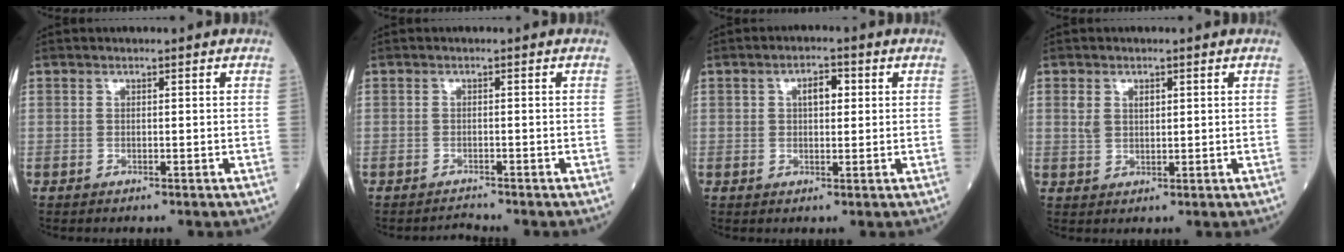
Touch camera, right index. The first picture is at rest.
{"total": 1.1, "force": [-1.0, -0.2, -0.3], "torque": [0.006, -0.009, -0.014]}
{"total": 3.4, "force": [0.9, 1.7, 2.8], "torque": [-0.046, 0.011, 0.013]}
{"total": 2.9, "force": [1.0, 1.8, 2.0], "torque": [-0.043, 0.013, 0.024]}